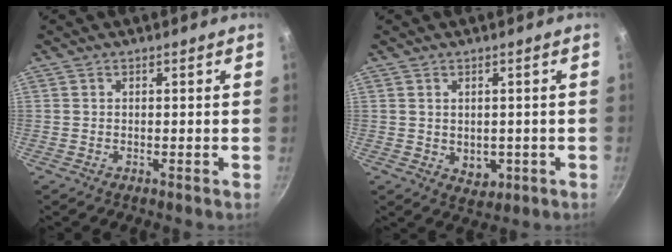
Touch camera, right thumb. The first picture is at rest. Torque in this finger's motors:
{"motor_torque": [-0.72, 0.06, 0.14, 0.61, -0.01]}